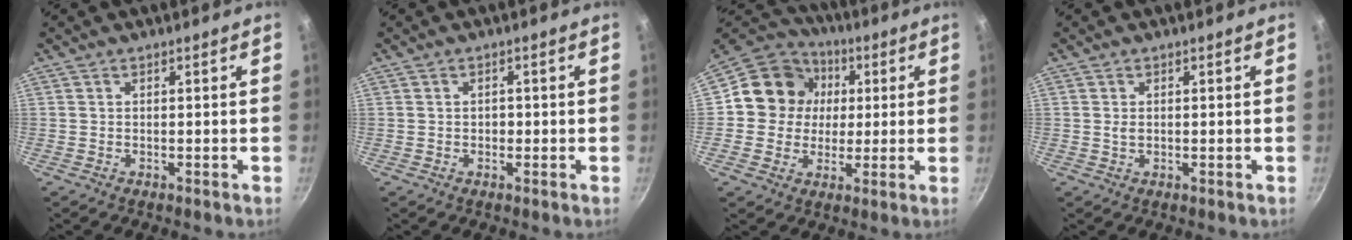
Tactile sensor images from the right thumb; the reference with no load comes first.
{"total": 1.3, "force": [-0.1, 1.0, 0.7], "torque": [-0.008, 0.004, -0.002]}
{"total": 13.6, "force": [1.9, 12.6, 4.9], "torque": [-0.050, 0.021, 0.015]}
{"total": 1.2, "force": [0.2, 0.7, 0.9], "torque": [-0.017, 0.000, 0.002]}